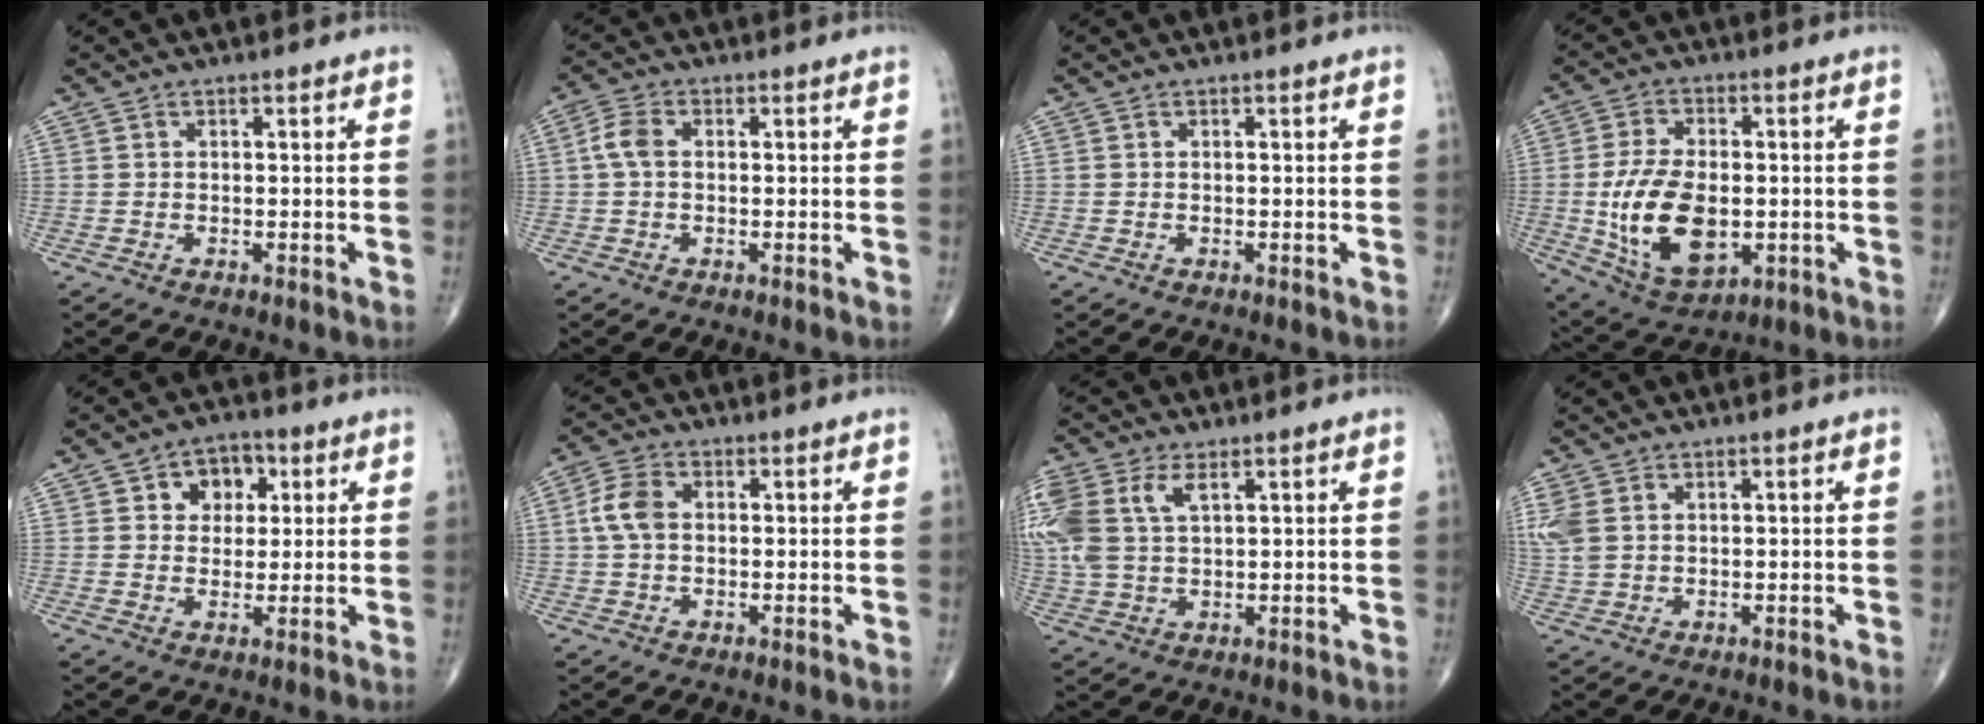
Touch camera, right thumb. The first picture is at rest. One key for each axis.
{"total": 3.8, "fx": 0.4, "fy": 1.9, "fz": 3.2, "tx": -0.086, "ty": 0.013, "tz": 0.006}
{"total": 0.0}
{"total": 15.9, "fx": -2.0, "fy": 9.2, "fz": 12.8, "tx": -0.224, "ty": -0.006, "tz": -0.017}
{"total": 7.2, "fx": 2.4, "fy": 5.5, "fz": 3.9, "tx": -0.015, "ty": -0.001, "tz": 0.030}
{"total": 5.5, "fx": 0.6, "fy": 3.7, "fz": 4.0, "tx": -0.089, "ty": 0.013, "tz": 0.005}
{"total": 13.4, "fx": 4.8, "fy": 7.8, "fz": 9.8, "tx": -0.251, "ty": 0.007, "tz": 0.096}
{"total": 5.2, "fx": 1.7, "fy": 3.6, "fz": 3.4, "tx": -0.092, "ty": 0.006, "tz": 0.042}